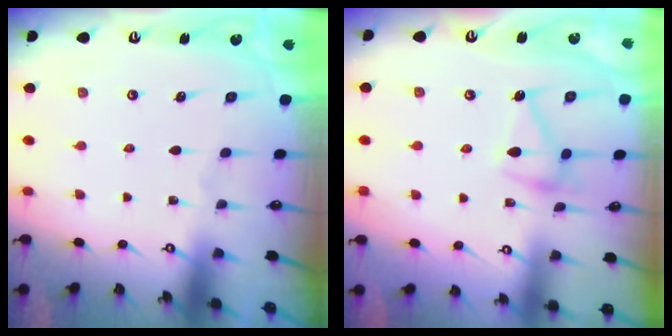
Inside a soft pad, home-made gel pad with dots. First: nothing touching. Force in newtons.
{"total": 12.7, "press": 12.7, "slide": 0.3}